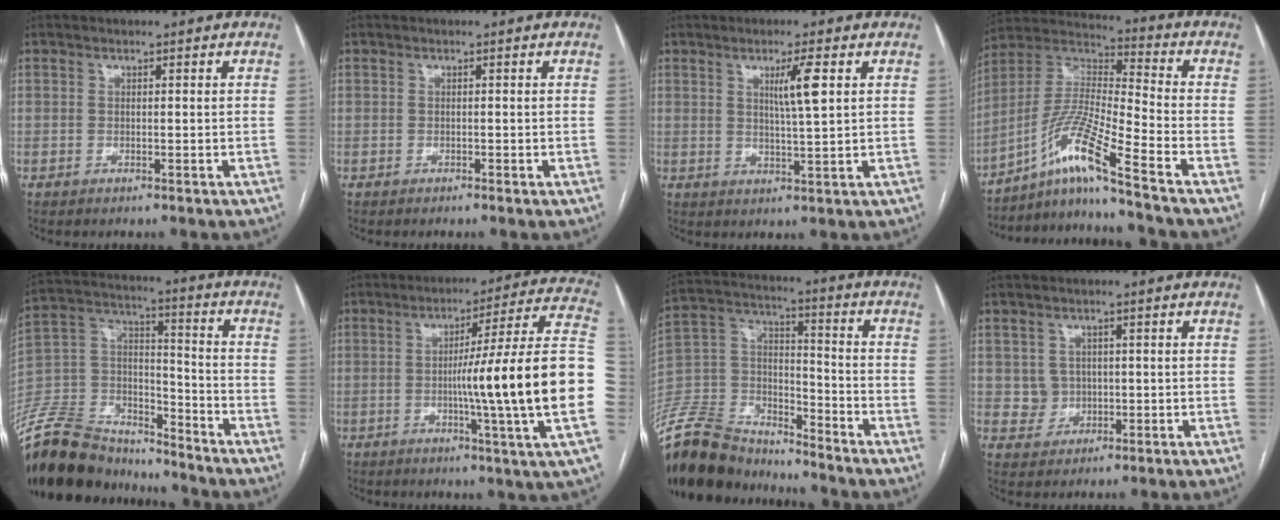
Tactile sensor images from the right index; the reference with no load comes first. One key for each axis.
{"total": 0.0}
{"total": 4.9, "fx": 1.8, "fy": -0.2, "fz": 4.6, "tx": -0.077, "ty": -0.004, "tz": 0.031}
{"total": 12.1, "fx": -8.2, "fy": -1.5, "fz": 8.8, "tx": -0.189, "ty": 0.003, "tz": -0.154}
{"total": 22.9, "fx": -20.2, "fy": 7.6, "fz": 7.5, "tx": -0.196, "ty": 0.010, "tz": -0.349}
{"total": 21.1, "fx": -2.9, "fy": -2.5, "fz": 20.8, "tx": -0.241, "ty": 0.008, "tz": -0.059}
{"total": 20.8, "fx": -19.0, "fy": 6.6, "fz": 5.5, "tx": -0.150, "ty": 0.016, "tz": -0.333}
{"total": 3.1, "fx": 0.3, "fy": 3.0, "fz": 0.3, "tx": -0.001, "ty": 0.008, "tz": 0.010}